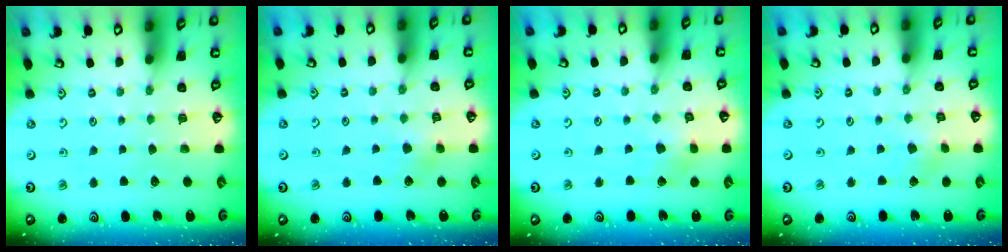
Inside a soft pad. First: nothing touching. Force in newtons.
{"total": 5.8, "press": 5.8, "slide": 0.6}
{"total": 3.7, "press": 3.6, "slide": 0.5}
{"total": 2.3, "press": 2.3, "slide": 0.3}